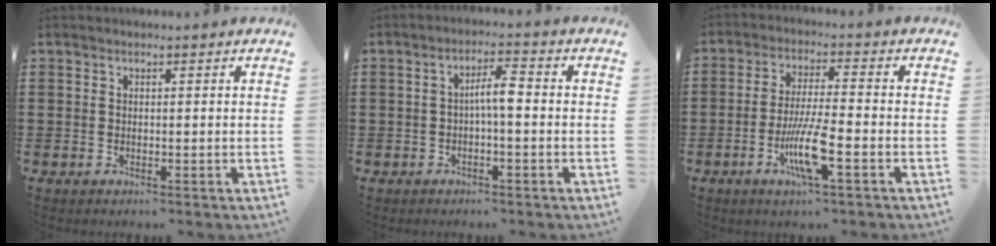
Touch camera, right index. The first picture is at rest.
{"total": 3.9, "force": [-0.4, 0.9, 3.8], "torque": [-0.071, 0.008, -0.011]}
{"total": 8.1, "force": [-3.2, 1.0, 7.4], "torque": [-0.145, -0.013, -0.062]}